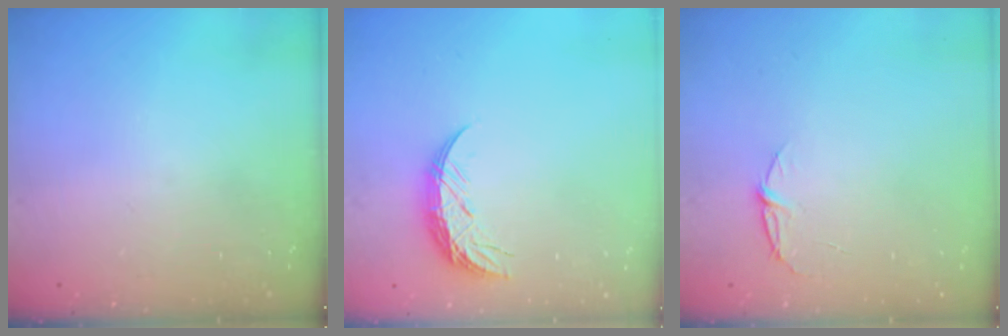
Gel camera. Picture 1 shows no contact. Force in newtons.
{"total": 8.2, "press": 8.2, "slide": 0.8}
{"total": 4.9, "press": 4.9, "slide": 0.6}